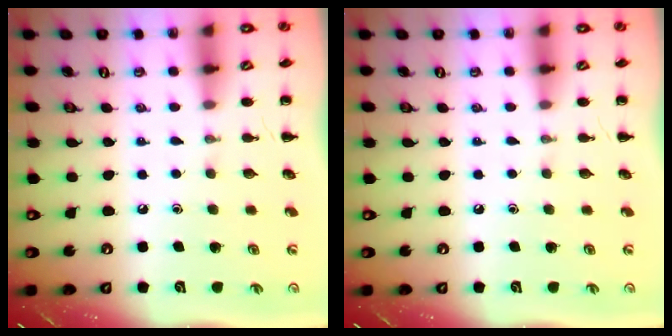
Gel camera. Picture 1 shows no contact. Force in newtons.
{"total": 0.0}